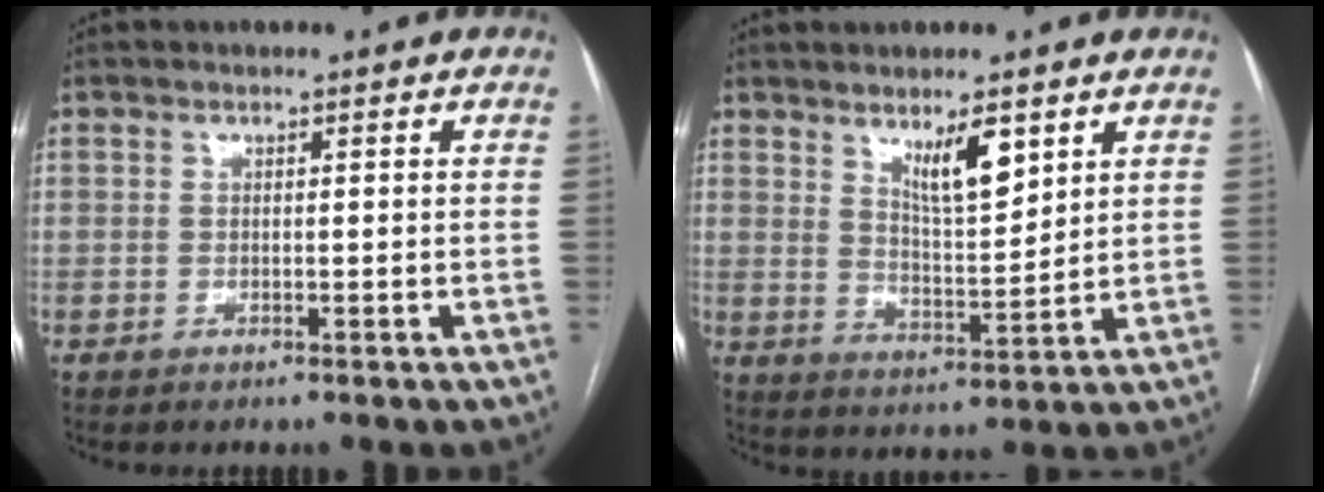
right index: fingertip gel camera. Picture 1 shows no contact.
{"total": 7.0, "force": [4.2, 1.5, 5.4], "torque": [-0.098, -0.010, 0.078]}